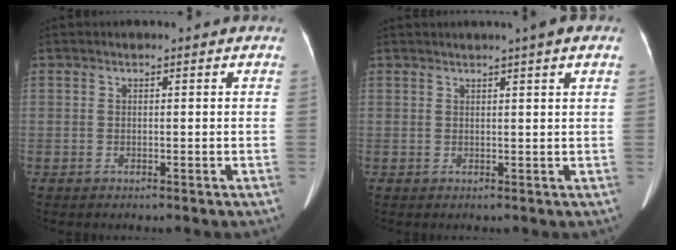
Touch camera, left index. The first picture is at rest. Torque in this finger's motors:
{"motor_torque": [0.04, -0.38, -0.01, 0.01]}